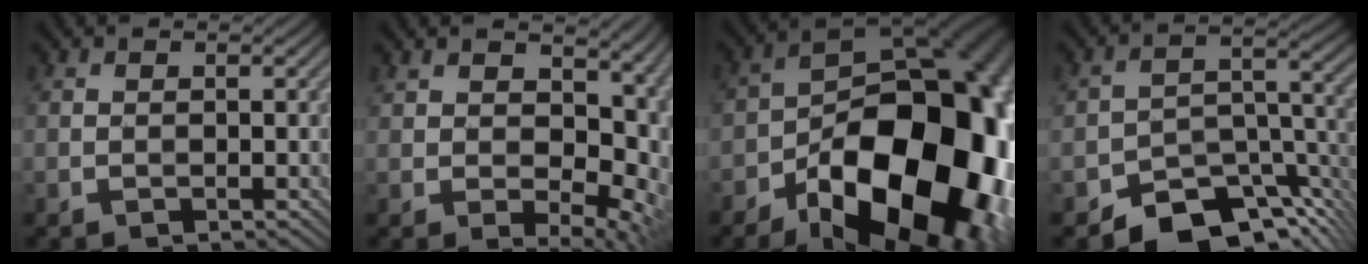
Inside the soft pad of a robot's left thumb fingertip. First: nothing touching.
{"total": 11.4, "force": [1.8, 6.5, 9.2], "torque": [-0.170, -0.017, 0.043]}
{"total": 23.5, "force": [-8.4, 15.2, 15.8], "torque": [-0.231, -0.046, -0.099]}
{"total": 9.3, "force": [-6.8, 4.7, 4.2], "torque": [-0.049, -0.011, -0.117]}